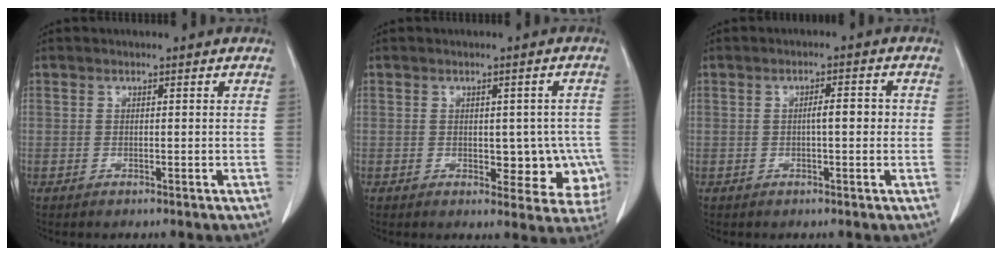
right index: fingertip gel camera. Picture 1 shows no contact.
{"total": 7.6, "force": [-1.3, 4.6, 5.9], "torque": [-0.043, 0.011, -0.008]}
{"total": 2.9, "force": [0.0, 0.7, 2.8], "torque": [-0.050, 0.006, 0.000]}